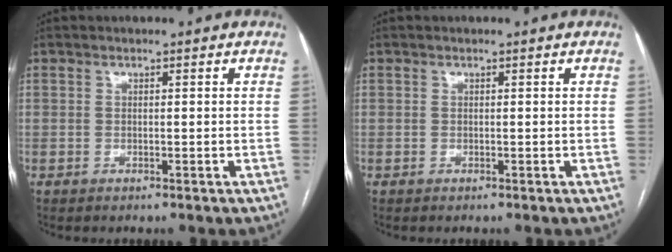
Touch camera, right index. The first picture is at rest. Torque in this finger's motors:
{"motor_torque": [0.19, 0.13, -0.02, 0.00]}